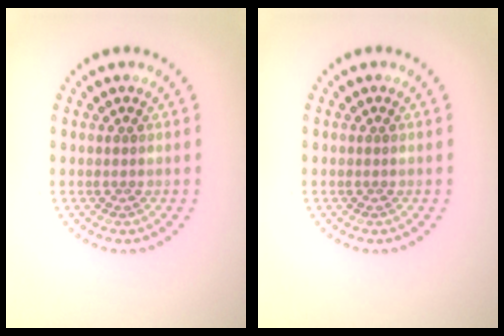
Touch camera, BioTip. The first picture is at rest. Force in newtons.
{"total": 0.0}